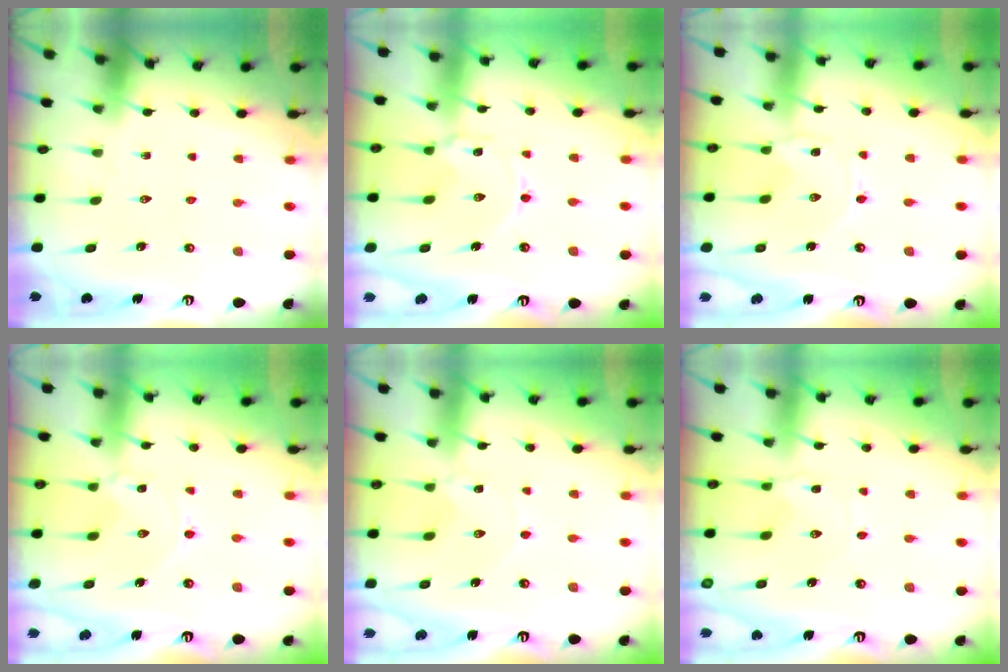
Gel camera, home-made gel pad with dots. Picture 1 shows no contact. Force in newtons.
{"total": 2.3, "press": 2.3, "slide": 0.4}
{"total": 0.0}
{"total": 1.7, "press": 1.6, "slide": 0.1}
{"total": 0.6, "press": 0.5, "slide": 0.2}
{"total": 2.4, "press": 2.4, "slide": 0.4}